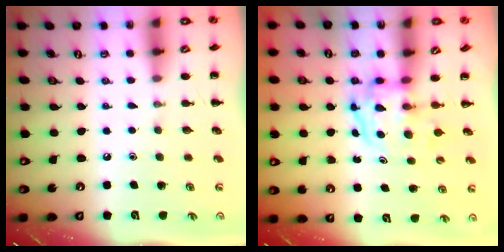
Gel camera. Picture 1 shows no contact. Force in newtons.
{"total": 3.8, "press": 3.7, "slide": 0.6}